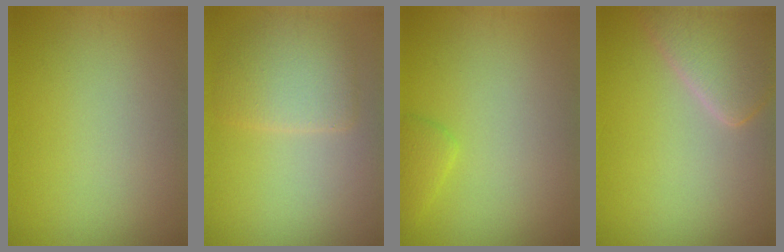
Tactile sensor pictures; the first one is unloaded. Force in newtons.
{"total": 3.9, "press": 3.8, "slide": 0.2}
{"total": 1.4, "press": 1.4, "slide": 0.1}
{"total": 5.0, "press": 5.0, "slide": 0.4}